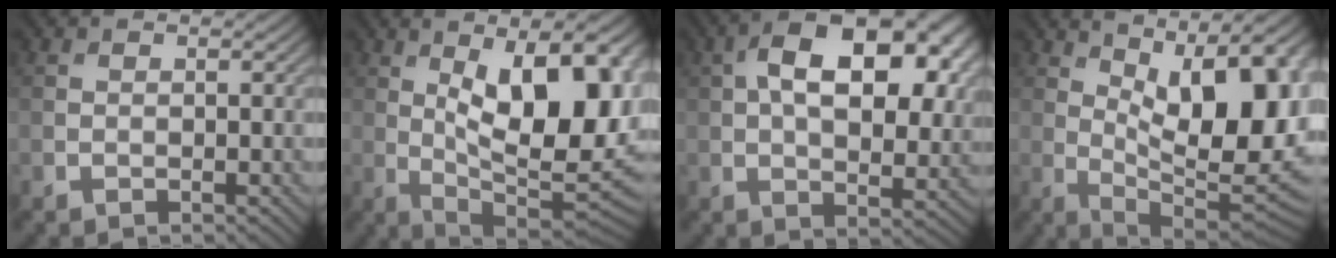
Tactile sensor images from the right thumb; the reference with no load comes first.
{"total": 16.7, "force": [3.2, 7.2, 14.7], "torque": [-0.198, 0.019, 0.047]}
{"total": 15.0, "force": [4.1, 8.4, 11.8], "torque": [-0.165, 0.018, 0.054]}
{"total": 17.3, "force": [4.9, 7.0, 15.0], "torque": [-0.203, 0.031, 0.088]}